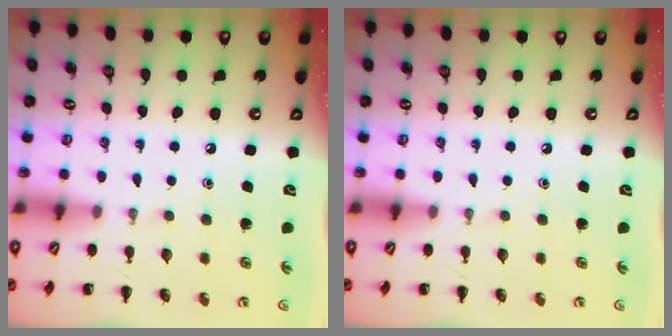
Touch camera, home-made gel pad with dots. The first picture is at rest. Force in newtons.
{"total": 0.0}